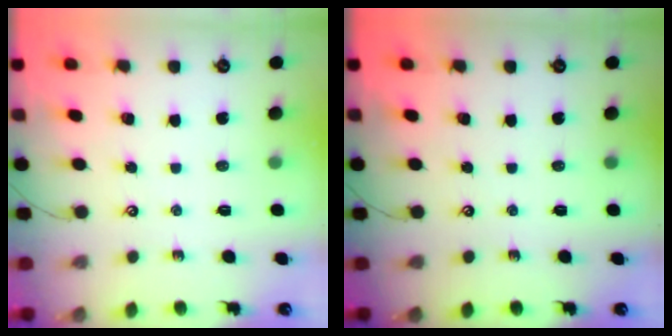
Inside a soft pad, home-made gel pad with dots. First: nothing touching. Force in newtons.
{"total": 0.0}